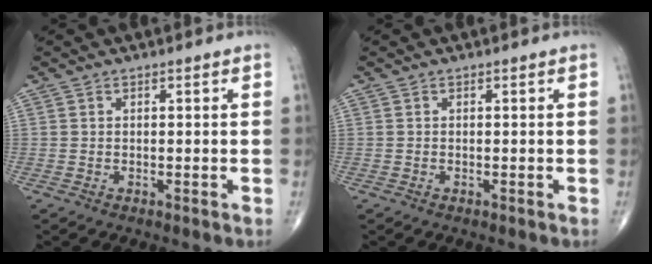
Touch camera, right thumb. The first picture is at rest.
{"total": 0.0}